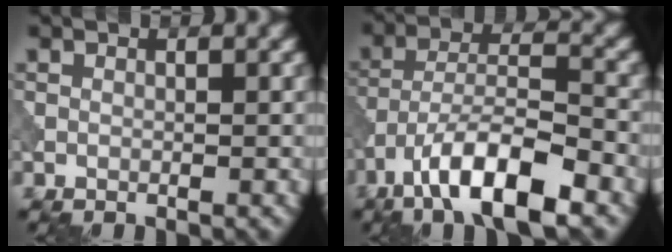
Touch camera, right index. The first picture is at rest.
{"total": 9.4, "force": [-5.8, 2.7, 6.9], "torque": [-0.113, 0.010, -0.108]}